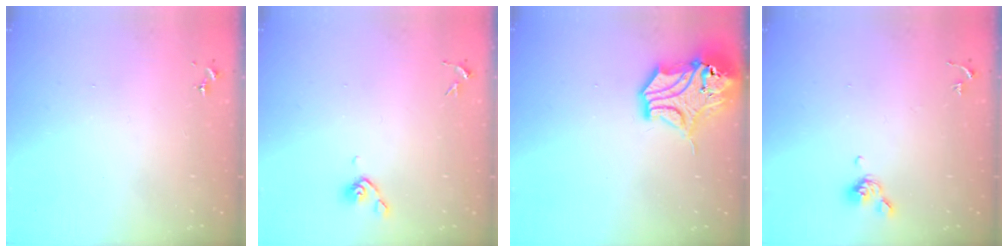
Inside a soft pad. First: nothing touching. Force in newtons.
{"total": 5.1, "press": 4.9, "slide": 1.2}
{"total": 15.4, "press": 15.3, "slide": 2.2}
{"total": 5.2, "press": 5.1, "slide": 1.1}